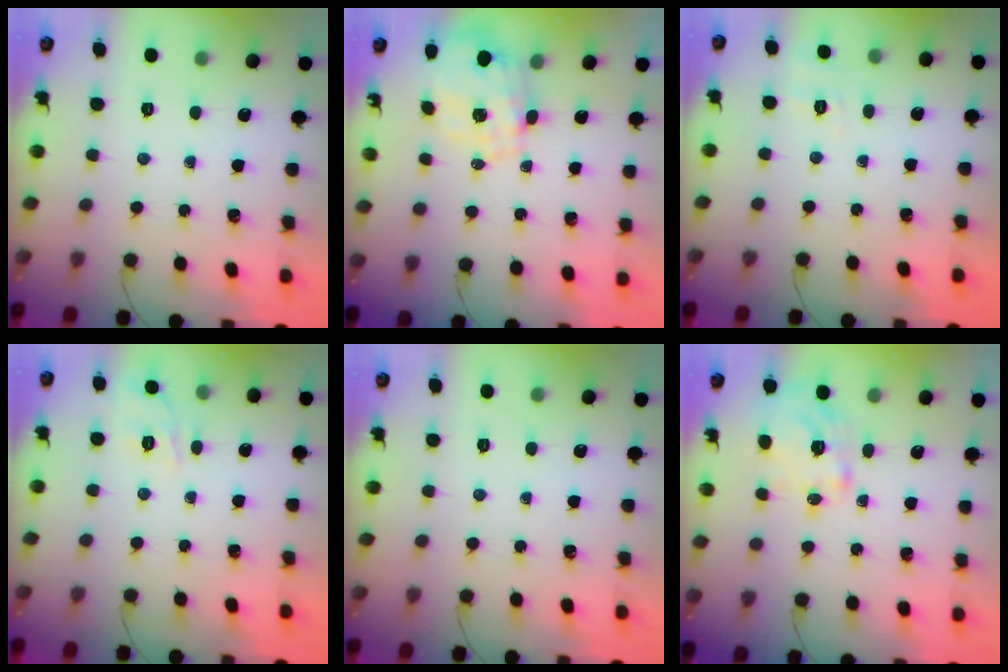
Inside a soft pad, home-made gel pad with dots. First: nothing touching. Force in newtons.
{"total": 2.1, "press": 1.7, "slide": 1.1}
{"total": 1.8, "press": 0.4, "slide": 1.8}
{"total": 8.0, "press": 7.9, "slide": 1.6}
{"total": 0.0}
{"total": 2.4, "press": 2.4, "slide": 0.3}